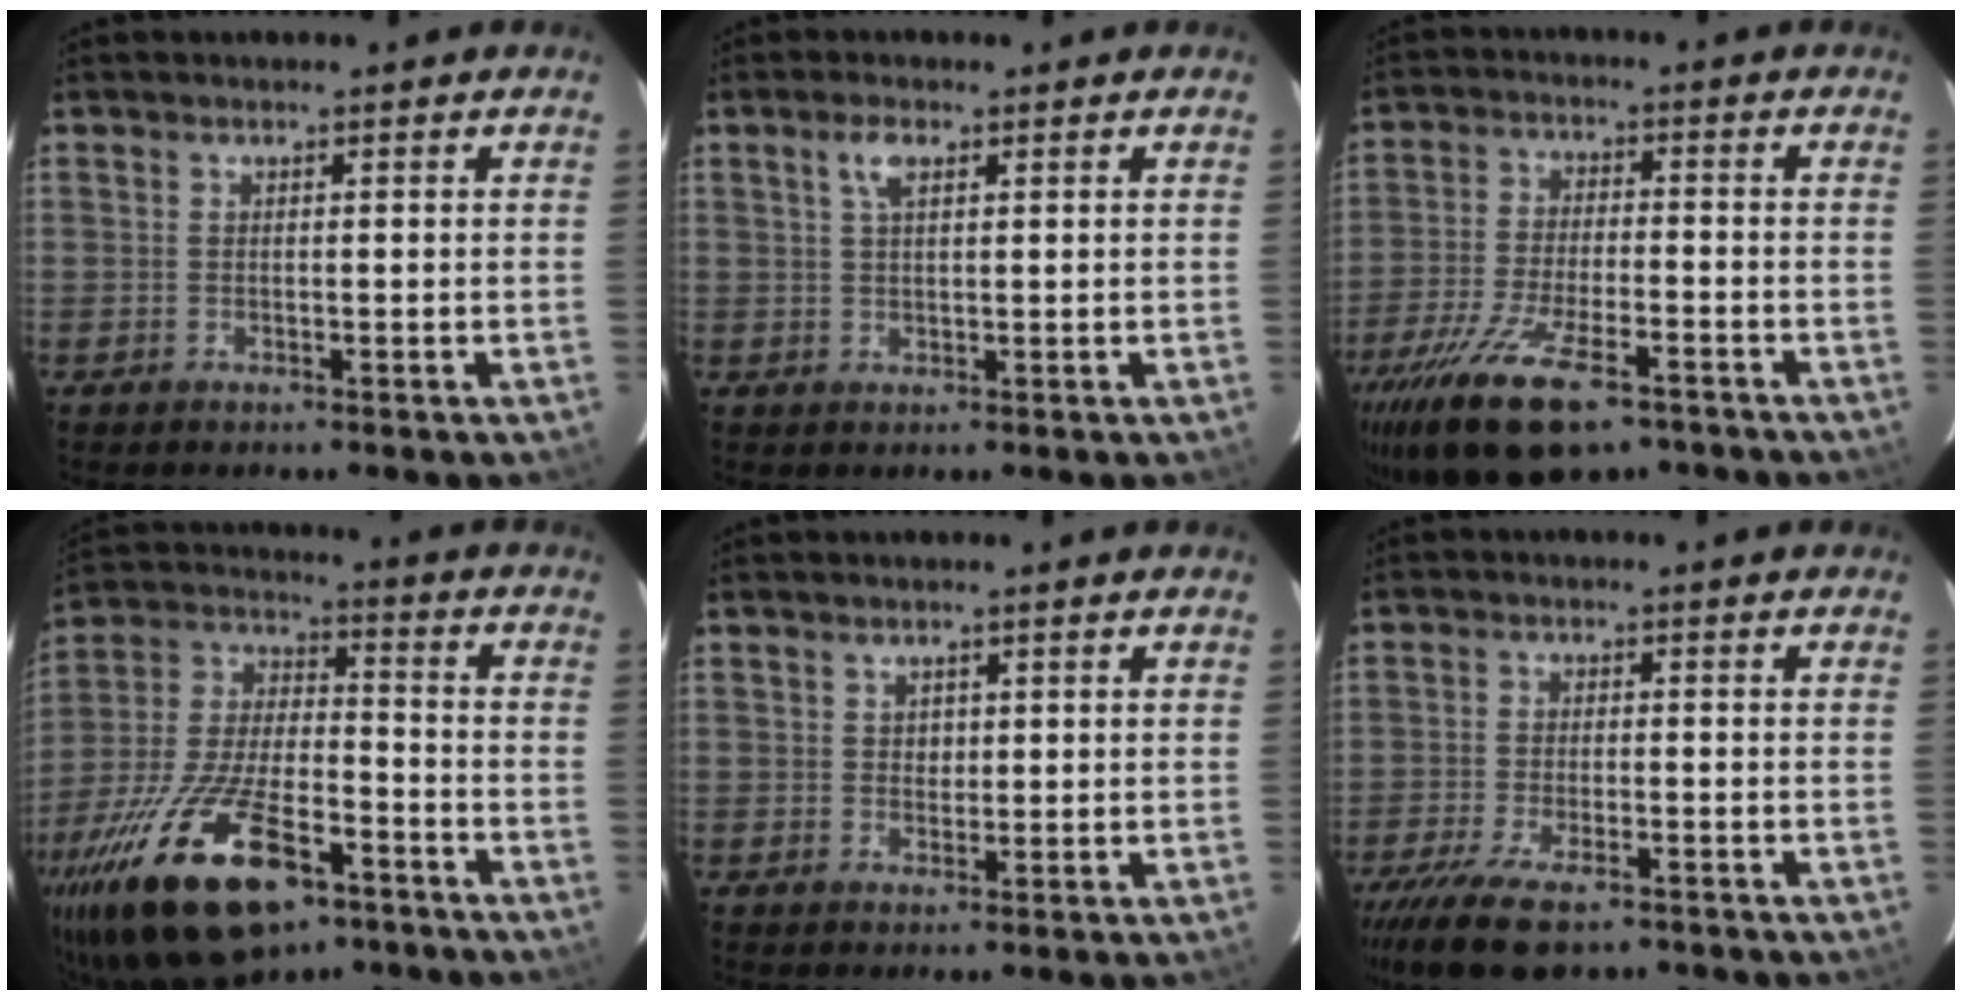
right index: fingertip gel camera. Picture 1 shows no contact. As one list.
[{"total": 2.8, "force": [1.4, 1.1, 2.2], "torque": [-0.045, 0.007, 0.026]}, {"total": 17.5, "force": [-11.4, 6.4, 11.7], "torque": [-0.244, -0.047, -0.198]}, {"total": 25.1, "force": [-14.5, 10.6, 17.6], "torque": [-0.363, -0.034, -0.244]}, {"total": 1.5, "force": [0.5, 1.4, 0.3], "torque": [-0.001, 0.005, 0.008]}, {"total": 12.8, "force": [-9.3, 4.6, 7.6], "torque": [-0.179, -0.039, -0.163]}]